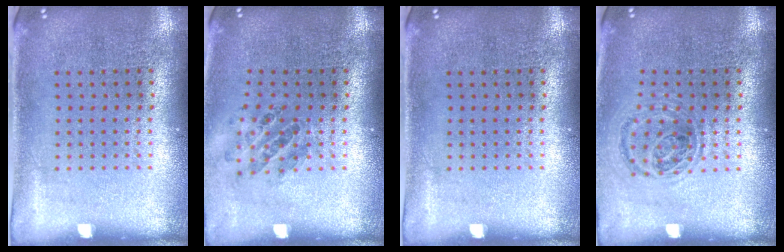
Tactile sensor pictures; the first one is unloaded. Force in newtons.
{"total": 0.8, "press": 0.8, "slide": 0.0}
{"total": 0.0}
{"total": 0.9, "press": 0.9, "slide": 0.1}